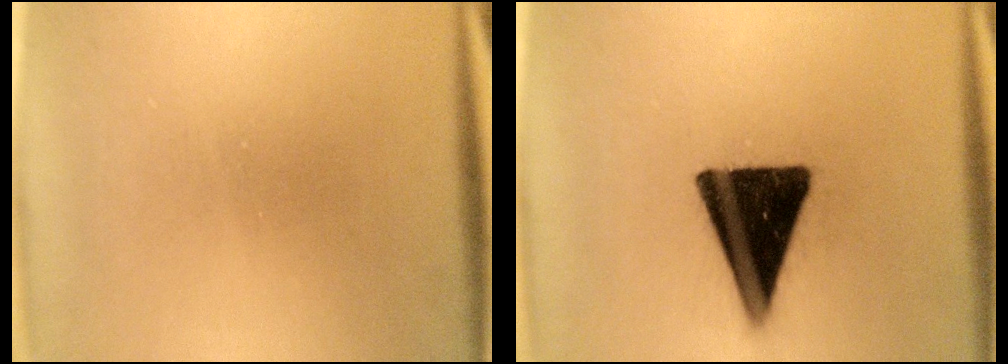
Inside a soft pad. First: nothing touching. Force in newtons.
{"total": 17.4}